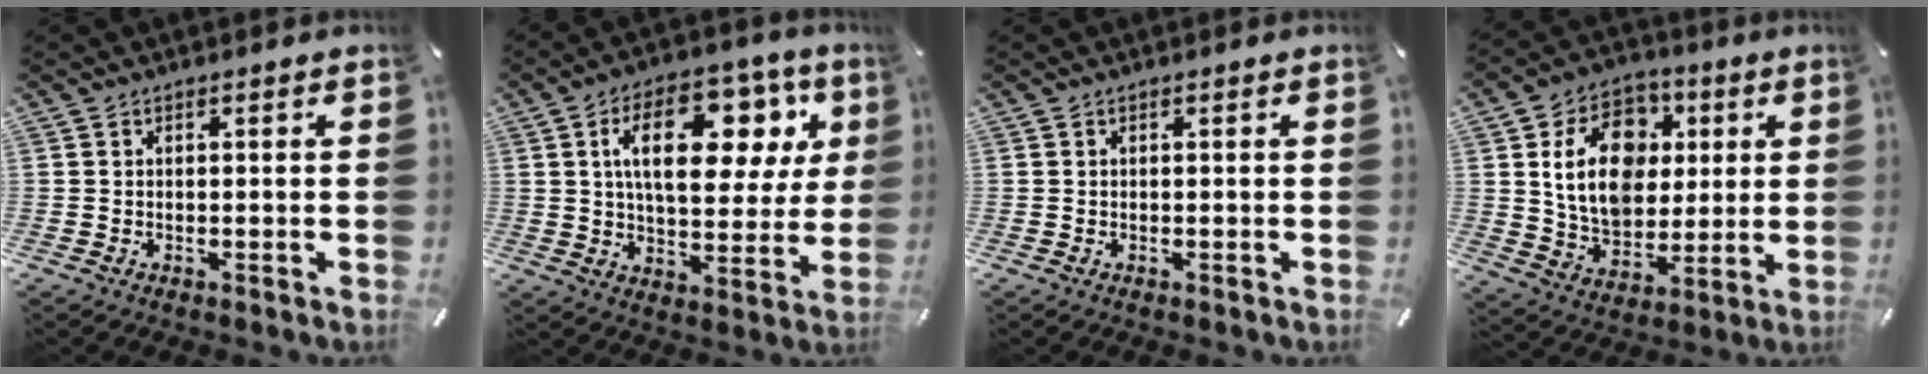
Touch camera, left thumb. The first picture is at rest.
{"total": 19.6, "force": [7.1, 10.8, 14.7], "torque": [-0.228, -0.009, 0.115]}
{"total": 0.0}
{"total": 16.9, "force": [3.8, 13.2, 9.8], "torque": [-0.181, 0.007, 0.072]}